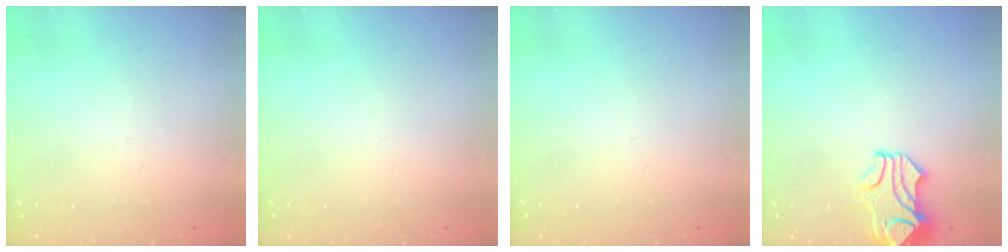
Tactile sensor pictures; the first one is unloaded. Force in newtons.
{"total": 0.0}
{"total": 0.0}
{"total": 1.6, "press": 0.9, "slide": 1.3}